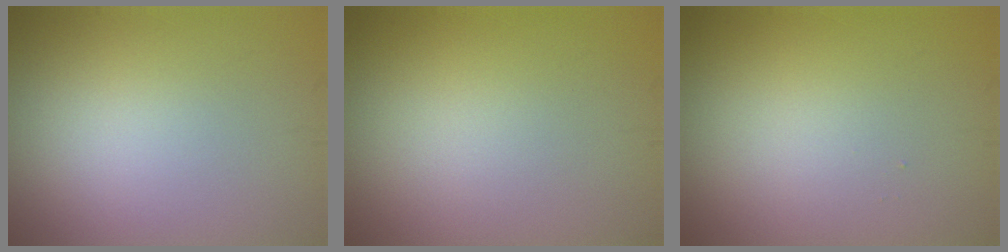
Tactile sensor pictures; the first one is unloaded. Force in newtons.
{"total": 0.0}
{"total": 0.0}